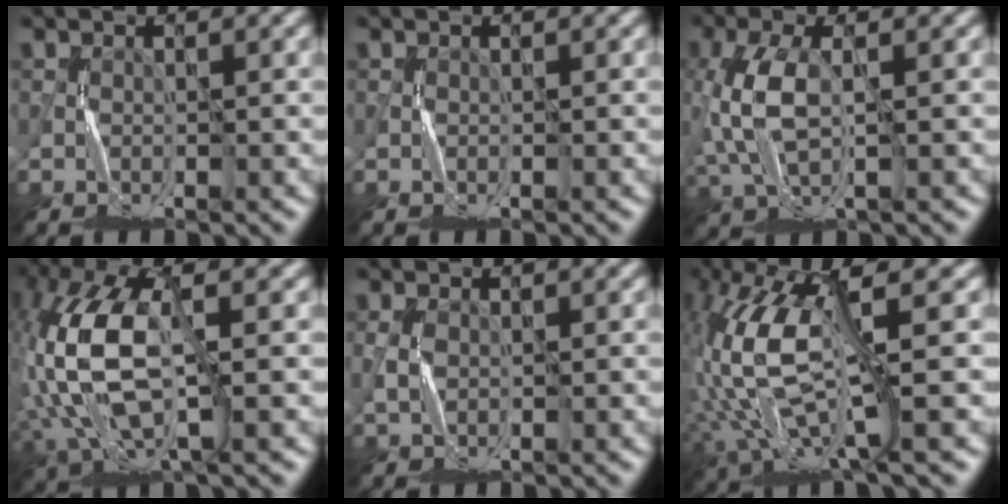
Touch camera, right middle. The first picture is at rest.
{"total": 0.0}
{"total": 5.6, "force": [-0.1, 2.8, 4.9], "torque": [-0.138, 0.003, 0.002]}
{"total": 10.0, "force": [0.1, 4.4, 9.0], "torque": [-0.207, 0.009, -0.002]}
{"total": 1.0, "force": [-0.1, 0.7, 0.7], "torque": [-0.022, -0.001, 0.004]}
{"total": 10.6, "force": [0.8, 3.5, 9.9], "torque": [-0.234, -0.004, 0.022]}